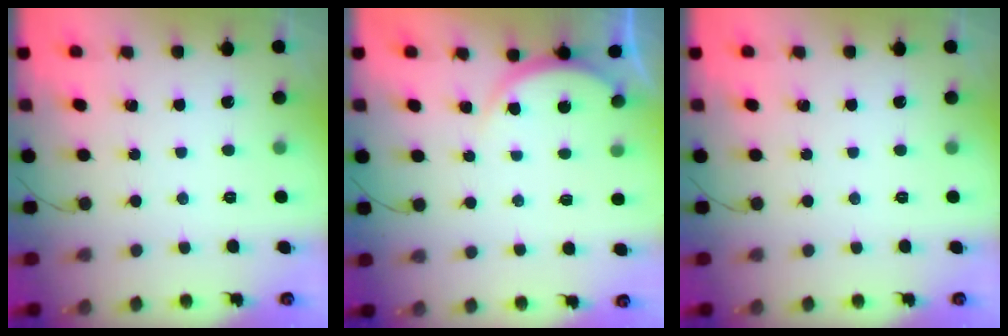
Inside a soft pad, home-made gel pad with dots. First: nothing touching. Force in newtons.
{"total": 4.1, "press": 4.0, "slide": 0.5}
{"total": 0.0}